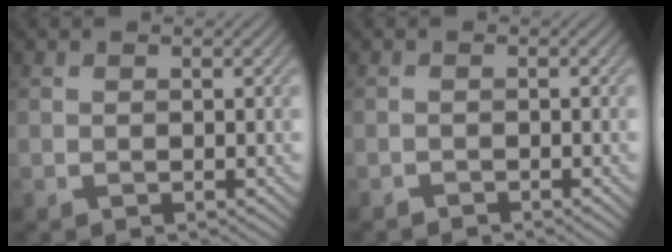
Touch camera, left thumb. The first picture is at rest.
{"total": 0.8, "force": [-0.8, 0.0, 0.1], "torque": [0.000, -0.001, -0.016]}